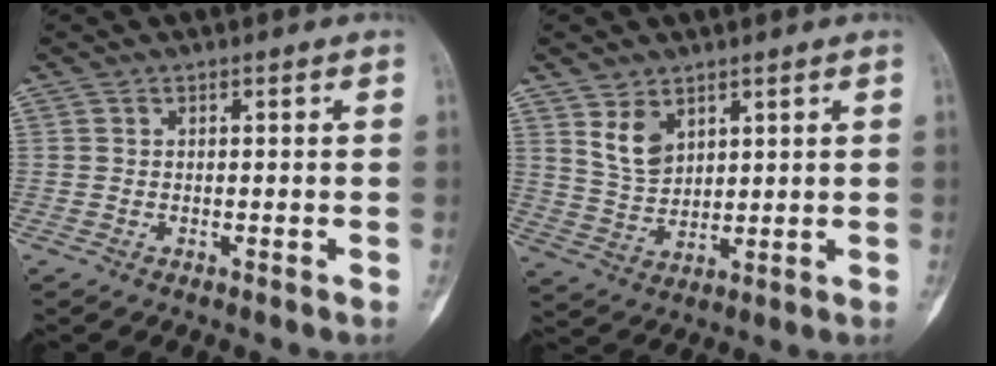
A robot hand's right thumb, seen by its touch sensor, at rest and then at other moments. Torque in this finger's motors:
{"motor_torque": [-0.20, 0.27, 0.28, 0.45, 0.01]}